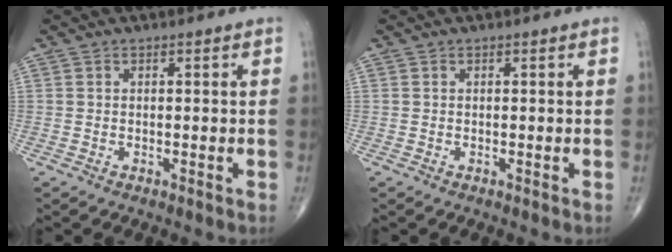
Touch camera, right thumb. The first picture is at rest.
{"total": 0.0}